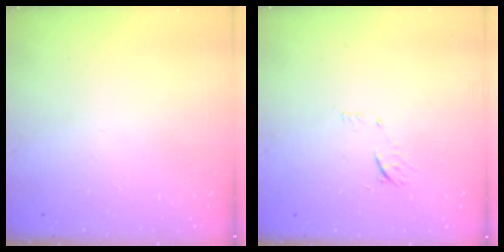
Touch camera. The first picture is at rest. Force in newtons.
{"total": 6.2, "press": 6.1, "slide": 0.7}